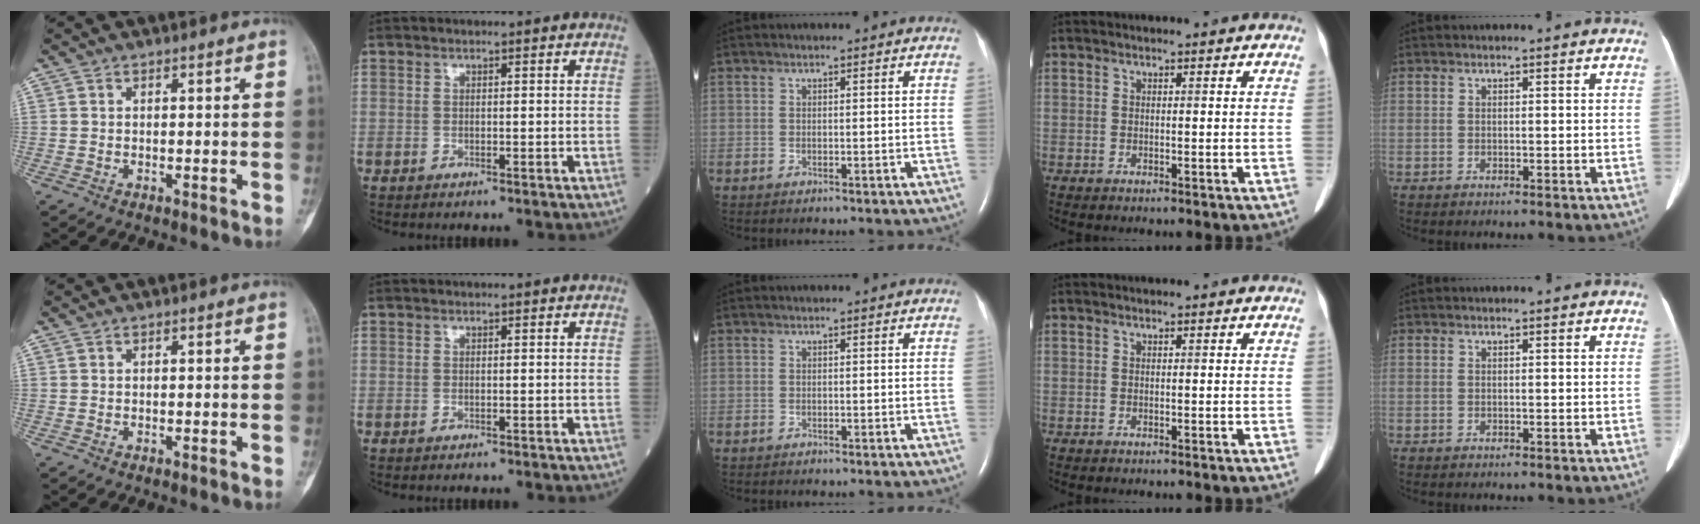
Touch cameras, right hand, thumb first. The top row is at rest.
{}